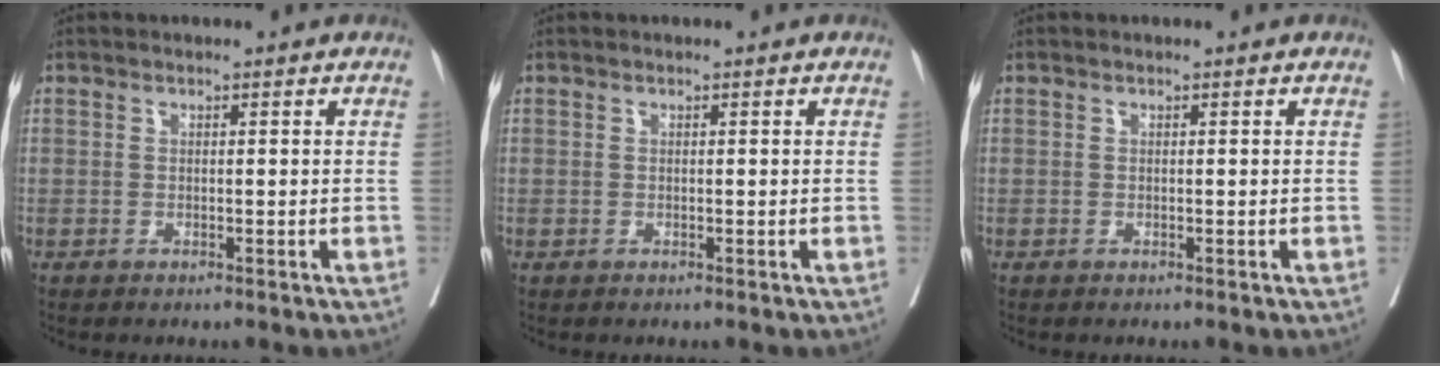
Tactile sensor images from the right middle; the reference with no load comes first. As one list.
[{"total": 0.0}, {"total": 0.0}]